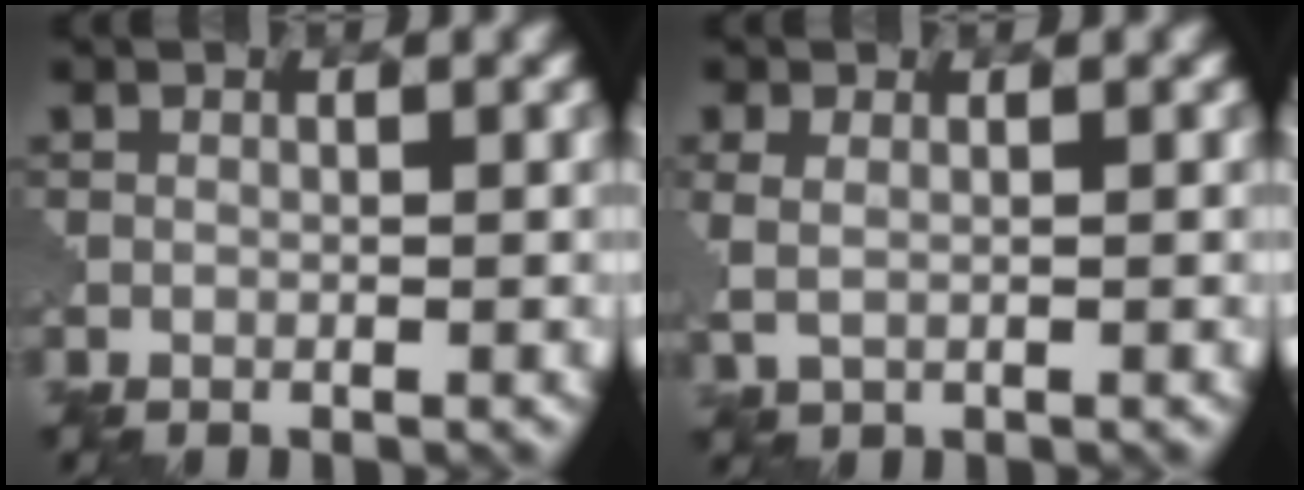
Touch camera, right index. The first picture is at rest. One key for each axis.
{"total": 2.0, "fx": 0.3, "fy": 1.1, "fz": 1.6, "tx": -0.040, "ty": -0.002, "tz": 0.008}